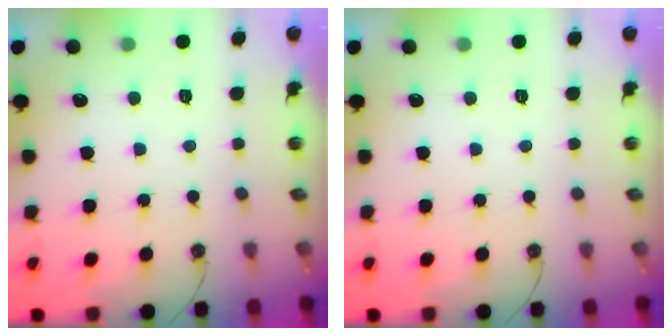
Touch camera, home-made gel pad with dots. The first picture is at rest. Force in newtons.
{"total": 0.0}